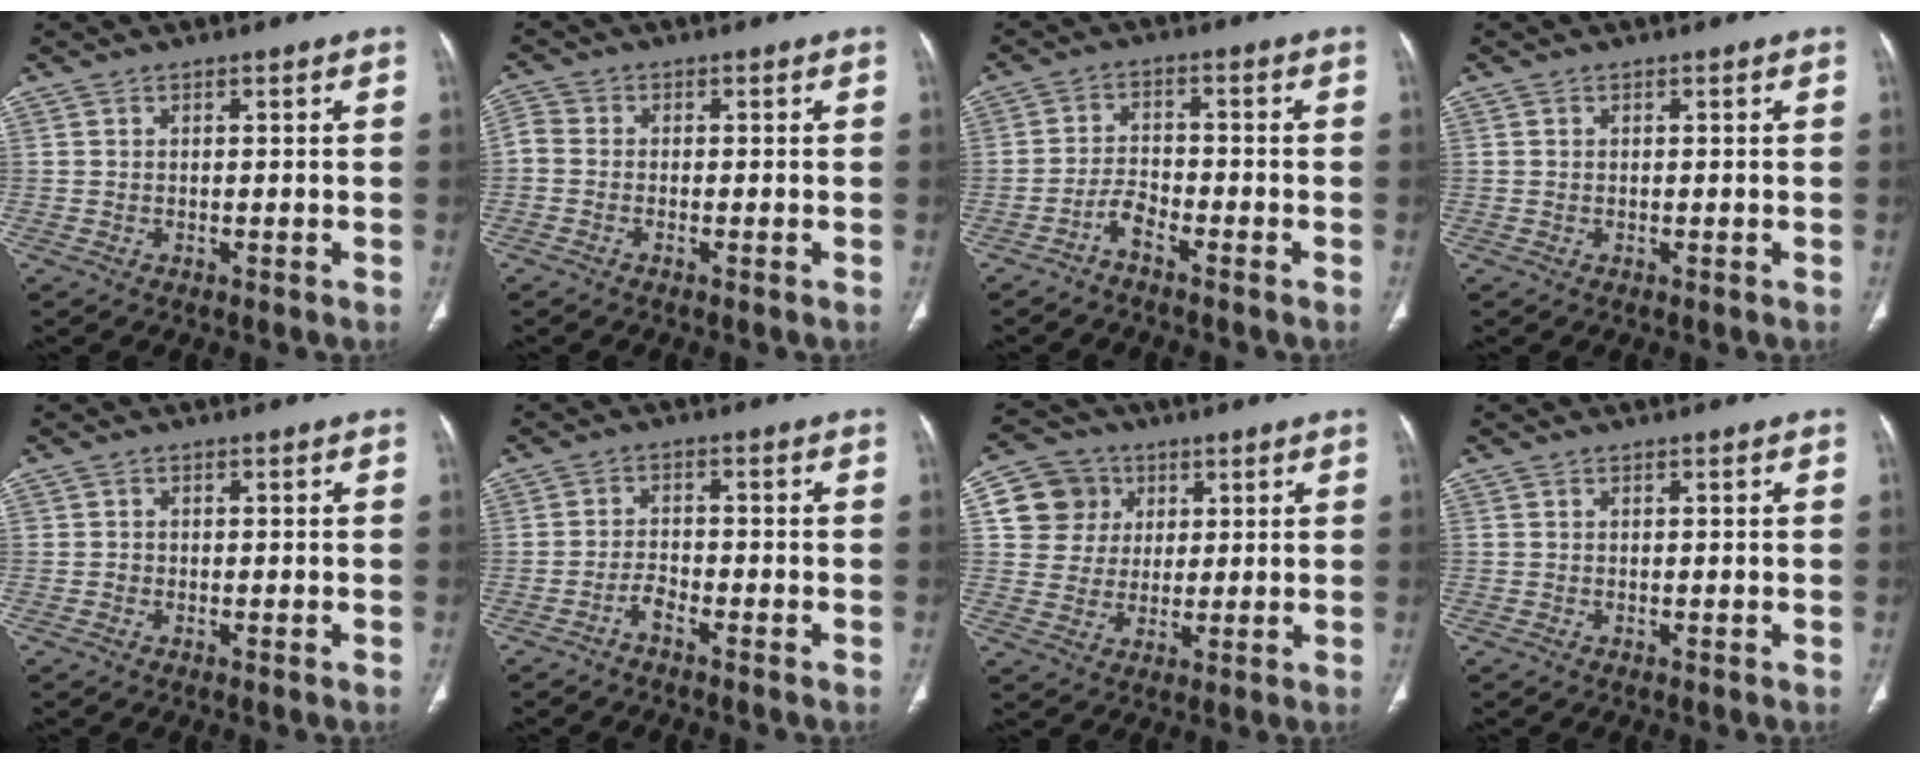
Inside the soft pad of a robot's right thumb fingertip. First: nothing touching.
{"total": 2.6, "force": [-1.1, 1.7, 1.5], "torque": [-0.038, 0.010, -0.033]}
{"total": 3.4, "force": [-2.7, 1.0, 1.8], "torque": [-0.036, 0.023, -0.056]}
{"total": 0.0}
{"total": 0.7, "force": [-0.4, 0.4, 0.3], "torque": [-0.002, 0.002, -0.010]}
{"total": 2.5, "force": [-2.0, 0.6, 1.4], "torque": [-0.029, 0.017, -0.042]}
{"total": 9.3, "force": [2.8, 8.7, 2.0], "torque": [-0.004, 0.000, 0.048]}
{"total": 0.0}